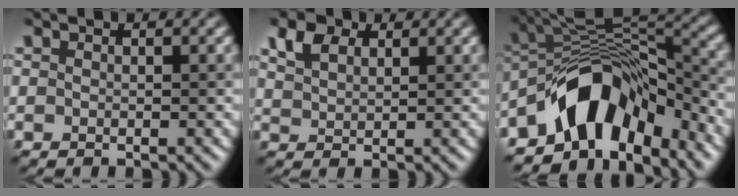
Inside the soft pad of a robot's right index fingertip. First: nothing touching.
{"total": 2.7, "force": [1.7, 1.6, 1.3], "torque": [-0.034, 0.005, 0.041]}
{"total": 10.4, "force": [-5.8, 5.5, 6.6], "torque": [-0.082, 0.016, -0.111]}